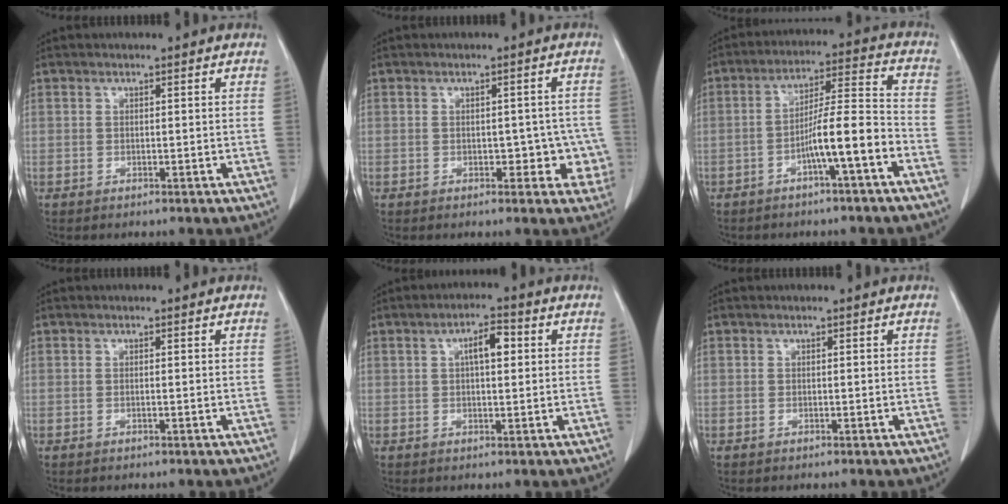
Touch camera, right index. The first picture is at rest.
{"total": 4.5, "force": [-0.9, 3.0, 3.2], "torque": [-0.014, 0.019, -0.006]}
{"total": 9.1, "force": [-4.1, 0.0, 8.2], "torque": [-0.137, 0.023, -0.067]}
{"total": 0.0}
{"total": 4.4, "force": [1.1, 1.4, 4.0], "torque": [-0.069, 0.011, 0.016]}
{"total": 0.0}